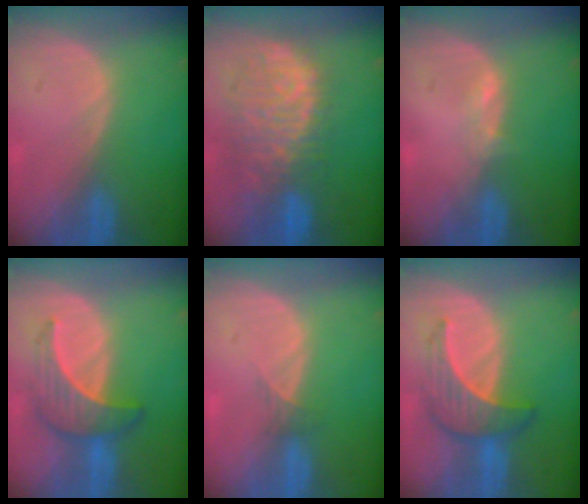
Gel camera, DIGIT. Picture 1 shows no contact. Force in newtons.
{"total": 11.2, "press": 9.6, "slide": 5.9}
{"total": 1.3, "press": 1.2, "slide": 0.5}
{"total": 6.5, "press": 6.3, "slide": 1.4}
{"total": 1.3, "press": 1.0, "slide": 0.8}
{"total": 6.5, "press": 6.4, "slide": 1.5}